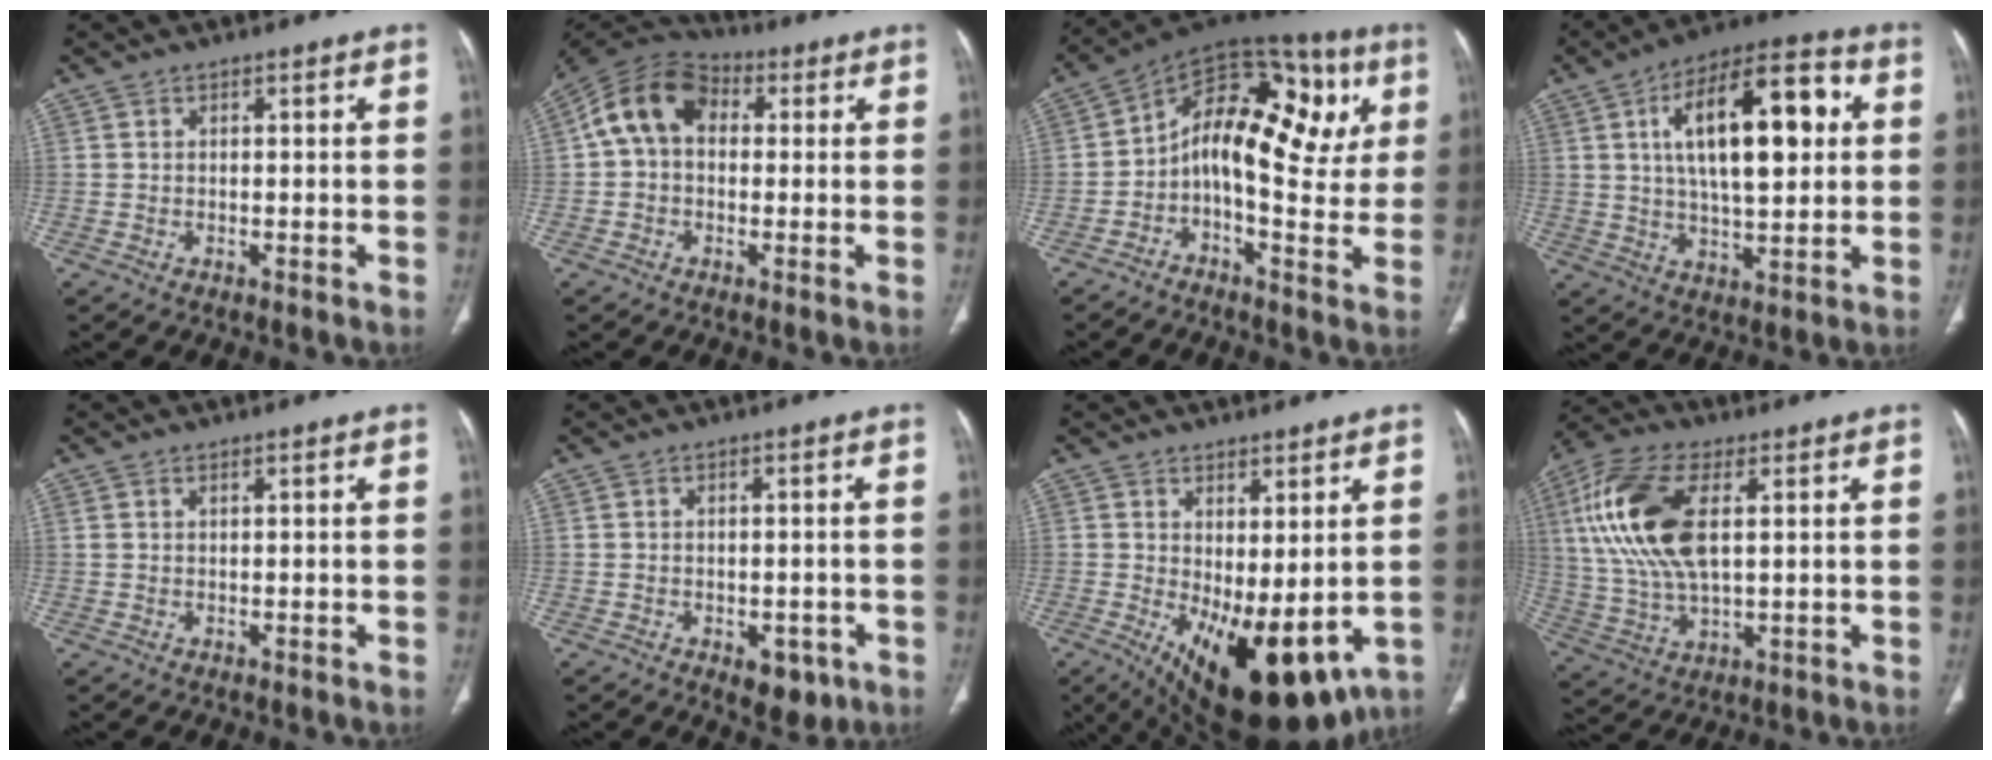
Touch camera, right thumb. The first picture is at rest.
{"total": 11.3, "force": [1.4, 8.3, 7.6], "torque": [-0.129, 0.035, 0.010]}
{"total": 20.1, "force": [2.4, 10.8, 16.8], "torque": [-0.209, 0.041, 0.024]}
{"total": 19.8, "force": [4.5, 8.4, 17.3], "torque": [-0.257, 0.013, 0.066]}
{"total": 0.7, "force": [0.4, 0.3, 0.5], "torque": [-0.014, 0.009, 0.011]}
{"total": 5.2, "force": [-2.2, 3.1, 3.6], "torque": [-0.026, 0.005, -0.017]}
{"total": 16.2, "force": [-3.2, 7.3, 14.1], "torque": [-0.208, -0.020, -0.020]}
{"total": 17.9, "force": [4.2, 8.7, 15.1], "torque": [-0.325, 0.003, 0.080]}